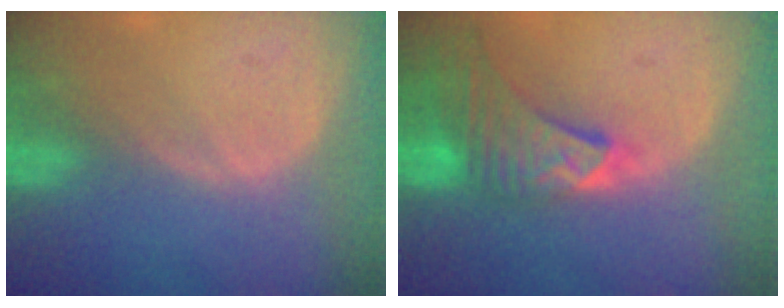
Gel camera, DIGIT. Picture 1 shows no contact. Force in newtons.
{"total": 9.0, "press": 8.2, "slide": 3.8}